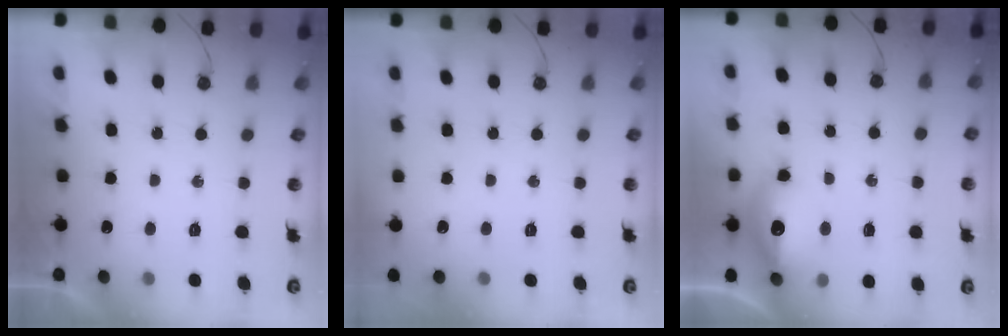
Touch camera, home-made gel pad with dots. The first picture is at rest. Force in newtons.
{"total": 0.0}
{"total": 14.4, "press": 14.3, "slide": 1.5}